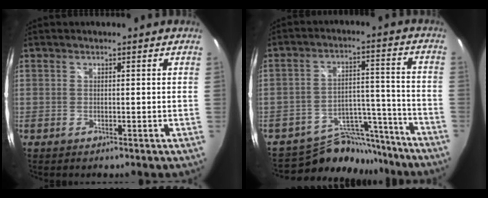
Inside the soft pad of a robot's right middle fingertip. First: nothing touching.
{"total": 14.0, "force": [-12.8, 5.5, 2.0], "torque": [-0.037, 0.044, -0.183]}